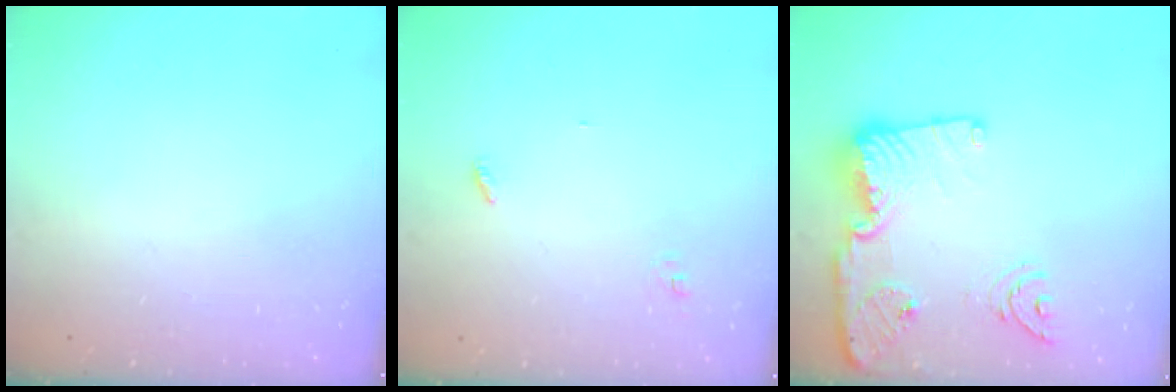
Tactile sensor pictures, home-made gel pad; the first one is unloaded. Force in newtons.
{"total": 2.8, "press": 2.8, "slide": 0.2}
{"total": 18.1, "press": 18.0, "slide": 2.0}